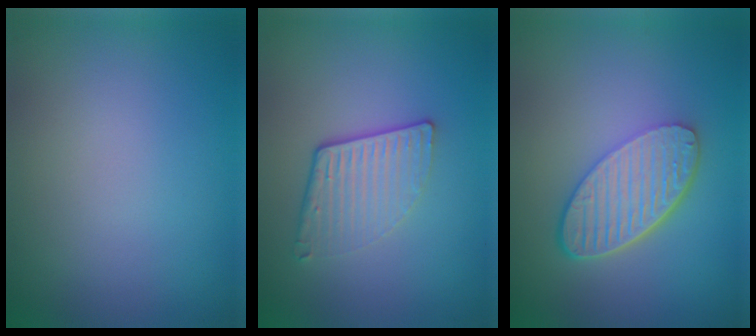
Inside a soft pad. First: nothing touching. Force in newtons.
{"total": 3.3, "press": 2.6, "slide": 2.1}
{"total": 5.8, "press": 4.3, "slide": 4.0}